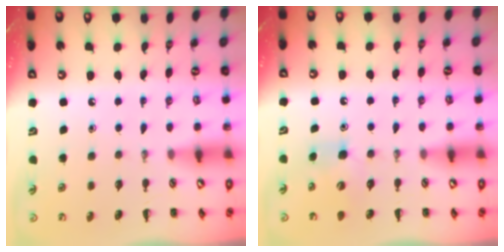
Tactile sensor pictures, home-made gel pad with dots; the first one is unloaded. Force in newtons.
{"total": 4.7, "press": 4.6, "slide": 1.1}